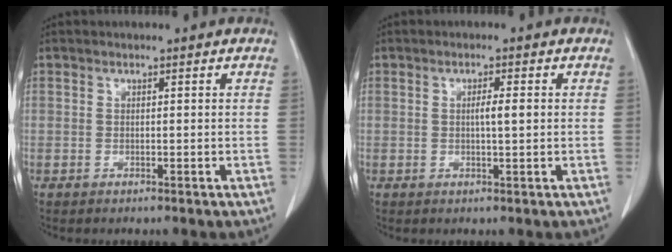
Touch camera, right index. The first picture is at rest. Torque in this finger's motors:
{"motor_torque": [0.59, -0.14, 0.22, 0.07]}